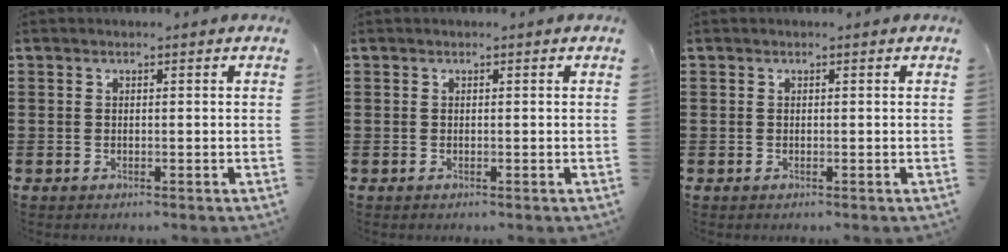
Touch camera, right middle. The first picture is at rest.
{"total": 0.0}
{"total": 0.0}